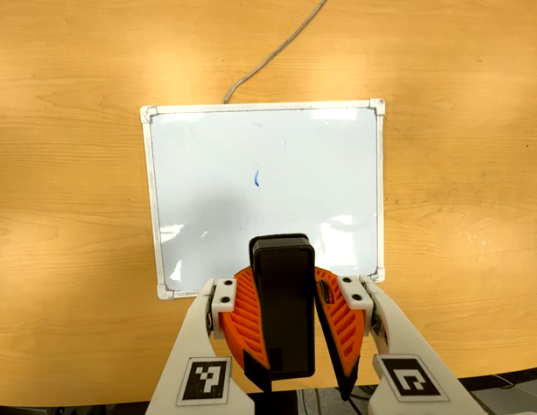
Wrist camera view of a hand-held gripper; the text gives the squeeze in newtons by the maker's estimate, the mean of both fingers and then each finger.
{"total": 10.9, "left": 10.4, "right": 11.5}